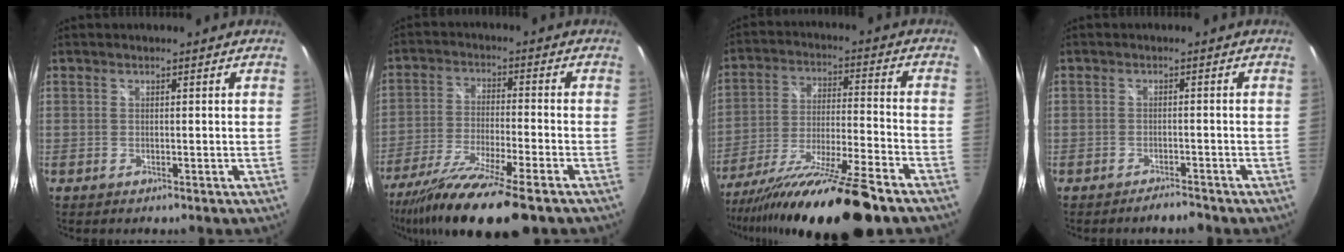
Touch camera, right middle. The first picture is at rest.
{"total": 16.6, "force": [-12.5, 1.3, 10.9], "torque": [-0.214, -0.045, -0.214]}
{"total": 21.8, "force": [-17.3, 0.1, 13.2], "torque": [-0.242, -0.054, -0.285]}
{"total": 2.4, "force": [-2.2, 0.4, 0.7], "torque": [-0.019, -0.002, -0.034]}